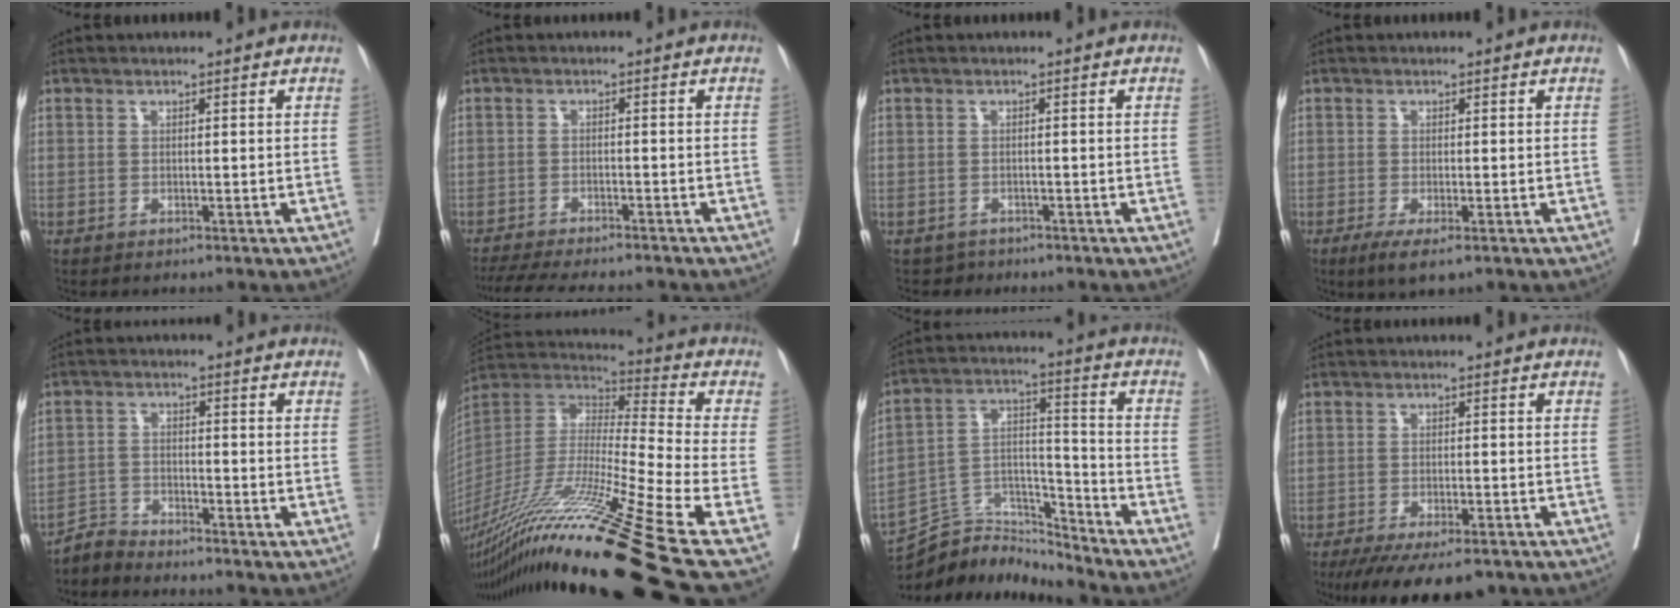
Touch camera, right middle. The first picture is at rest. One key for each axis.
{"total": 14.3, "fx": -12.8, "fy": 2.0, "fz": 6.0, "tx": -0.111, "ty": -0.021, "tz": -0.178}
{"total": 2.3, "fx": -1.9, "fy": 1.2, "fz": -0.4, "tx": 0.004, "ty": 0.002, "tz": -0.032}
{"total": 3.8, "fx": -2.2, "fy": 0.6, "fz": 3.1, "tx": -0.049, "ty": -0.012, "tz": -0.036}
{"total": 3.6, "fx": -3.5, "fy": 0.0, "fz": -0.6, "tx": 0.014, "ty": -0.013, "tz": -0.070}
{"total": 30.6, "fx": -21.4, "fy": -2.7, "fz": 21.8, "tx": -0.389, "ty": -0.050, "tz": -0.391}
{"total": 11.0, "fx": -11.0, "fy": 0.7, "fz": 0.2, "tx": 0.002, "ty": 0.051, "tz": -0.208}
{"total": 12.6, "fx": -9.8, "fy": 3.1, "fz": 7.3, "tx": -0.115, "ty": -0.024, "tz": -0.143}